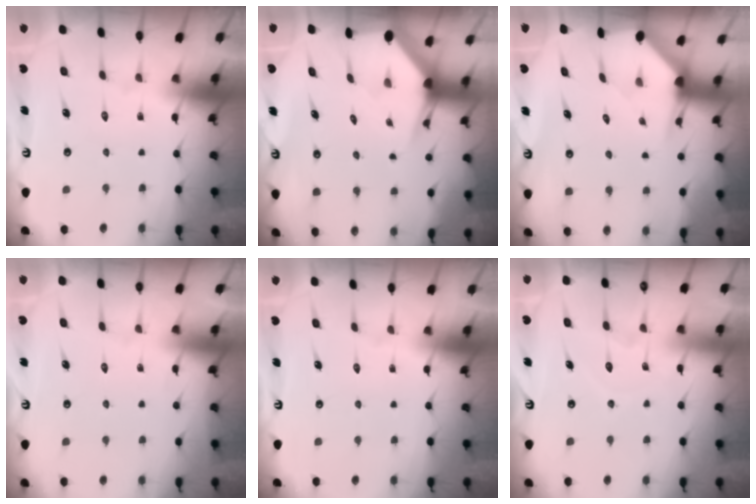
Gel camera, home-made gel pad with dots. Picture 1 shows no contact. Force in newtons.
{"total": 3.5, "press": 3.5, "slide": 0.4}
{"total": 2.8, "press": 2.8, "slide": 0.2}
{"total": 2.6, "press": 2.6, "slide": 0.4}
{"total": 0.0}
{"total": 6.1, "press": 6.1, "slide": 0.5}